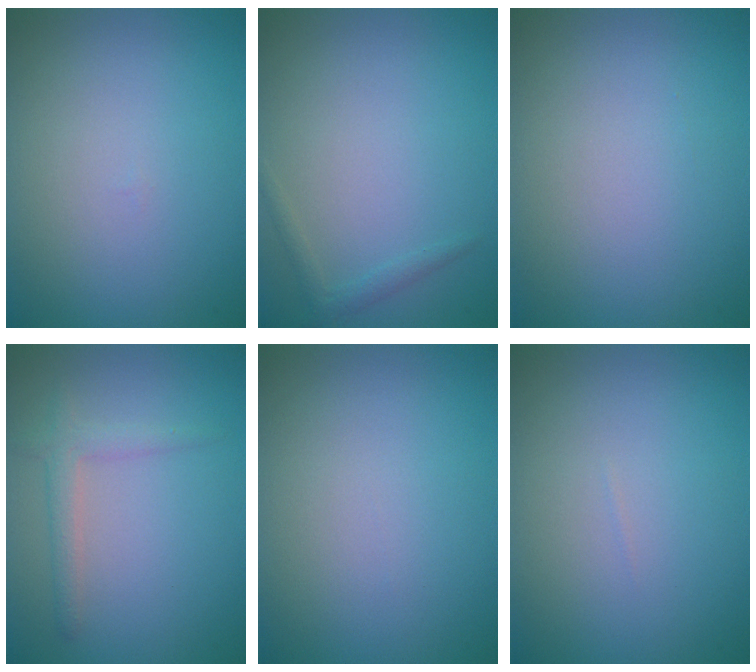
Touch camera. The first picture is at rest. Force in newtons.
{"total": 1.1, "press": 1.1, "slide": 0.0}
{"total": 0.0}
{"total": 2.0, "press": 1.9, "slide": 0.1}
{"total": 0.0}
{"total": 0.0}